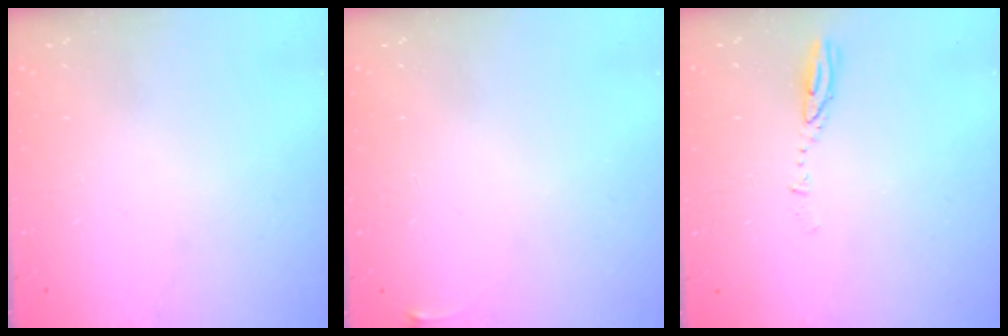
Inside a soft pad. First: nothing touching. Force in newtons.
{"total": 2.6, "press": 2.6, "slide": 0.6}
{"total": 3.5, "press": 3.4, "slide": 0.3}